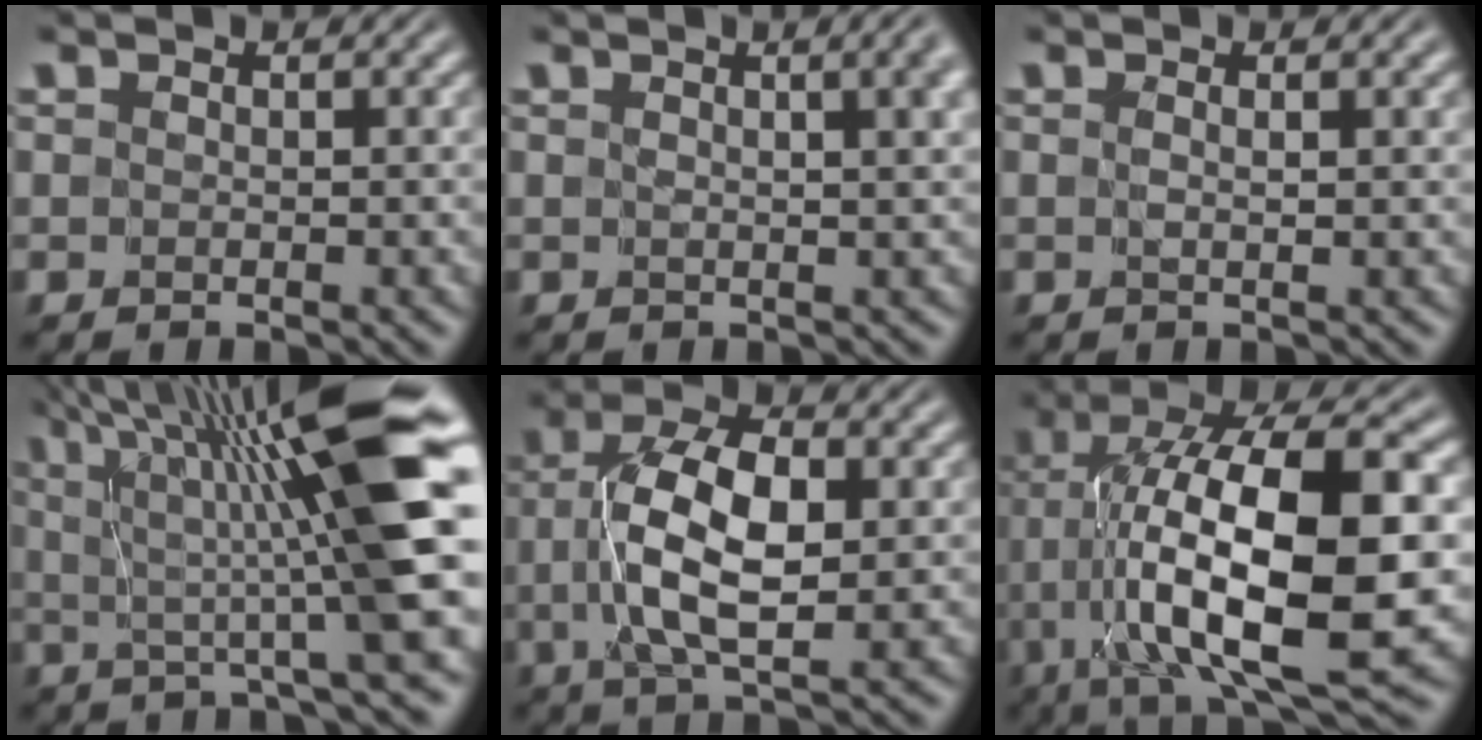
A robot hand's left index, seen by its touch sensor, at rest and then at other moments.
{"total": 4.2, "force": [1.3, 1.5, 3.7], "torque": [-0.017, 0.016, 0.003]}
{"total": 0.6, "force": [0.1, -0.3, 0.5], "torque": [-0.009, -0.002, 0.002]}
{"total": 12.6, "force": [2.8, 1.3, 12.2], "torque": [-0.161, 0.010, 0.042]}
{"total": 7.4, "force": [0.0, 3.0, 6.8], "torque": [-0.129, 0.011, -0.003]}
{"total": 15.2, "force": [-1.5, 5.1, 14.2], "torque": [-0.235, 0.022, -0.024]}